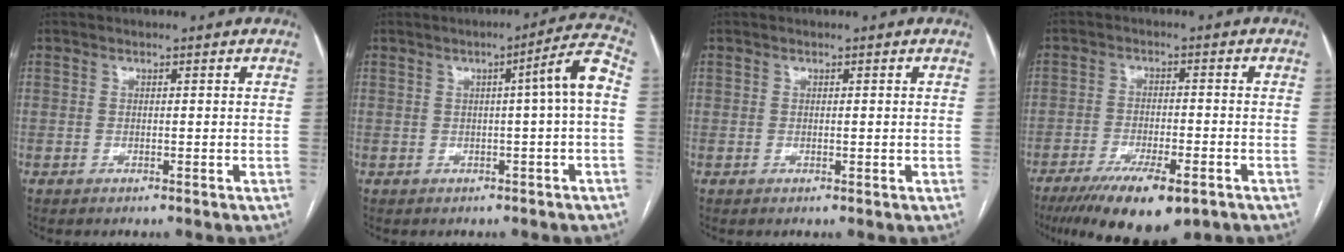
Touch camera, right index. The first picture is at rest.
{"total": 5.8, "force": [0.1, -0.7, 5.8], "torque": [-0.076, 0.011, 0.002]}
{"total": 0.7, "force": [0.0, 0.2, 0.7], "torque": [-0.013, -0.003, 0.002]}
{"total": 12.5, "force": [-8.2, 3.0, 9.0], "torque": [-0.147, -0.026, -0.127]}